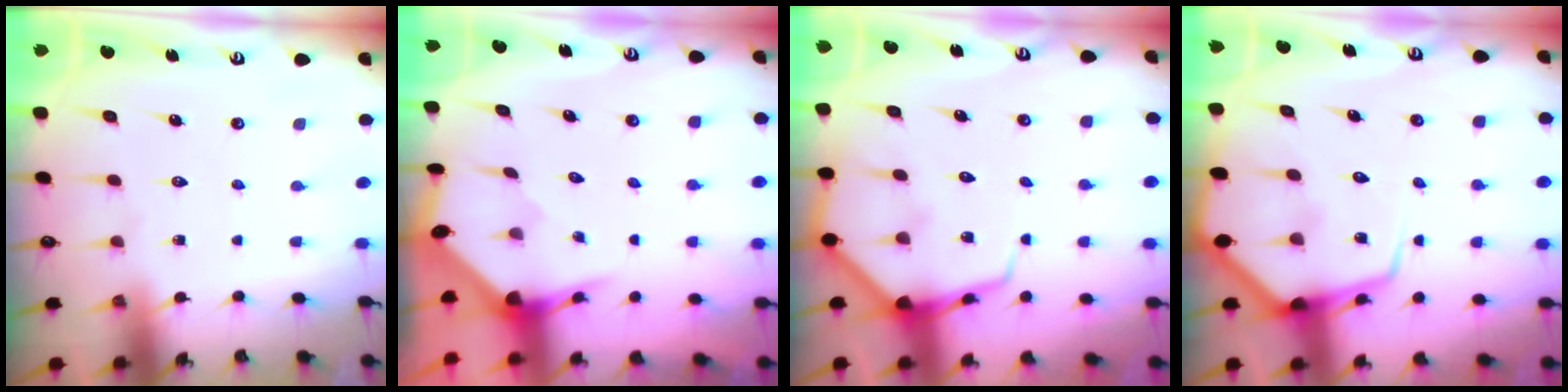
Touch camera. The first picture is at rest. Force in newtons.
{"total": 3.3, "press": 3.3, "slide": 0.3}
{"total": 7.5, "press": 7.5, "slide": 0.9}
{"total": 9.5, "press": 9.5, "slide": 1.0}